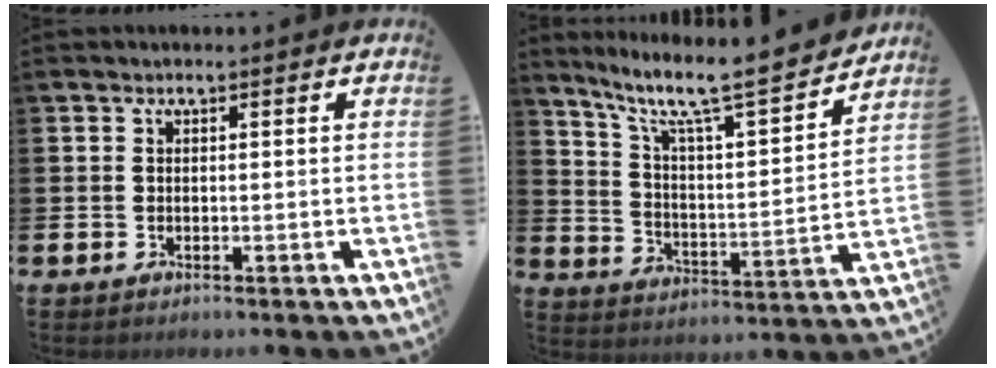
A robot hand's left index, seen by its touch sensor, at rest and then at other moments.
{"total": 9.2, "force": [7.9, 1.0, 4.5], "torque": [-0.115, -0.062, 0.128]}